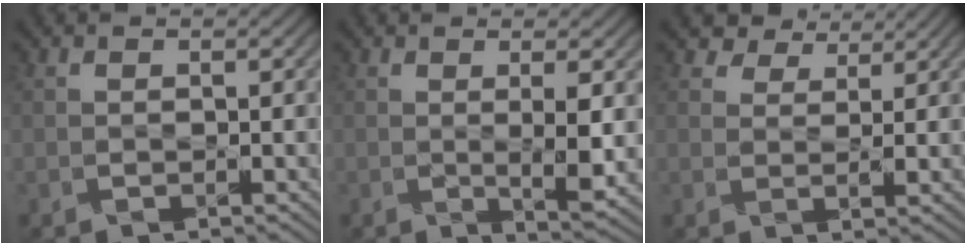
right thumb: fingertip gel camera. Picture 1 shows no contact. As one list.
[{"total": 4.4, "force": [0.3, 0.3, 4.4], "torque": [-0.074, -0.001, 0.011]}, {"total": 4.8, "force": [4.1, 1.9, 1.6], "torque": [-0.030, 0.009, 0.069]}]